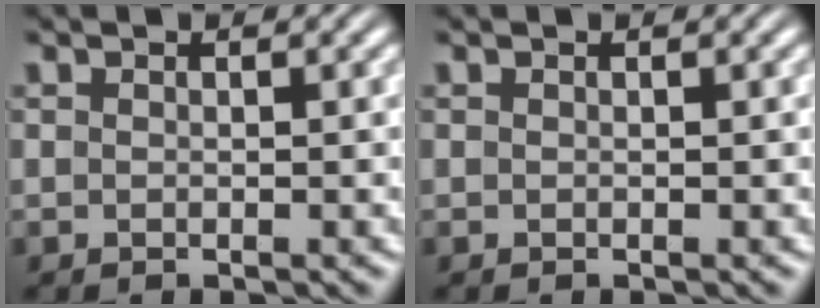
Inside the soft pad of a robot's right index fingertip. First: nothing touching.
{"total": 0.0}